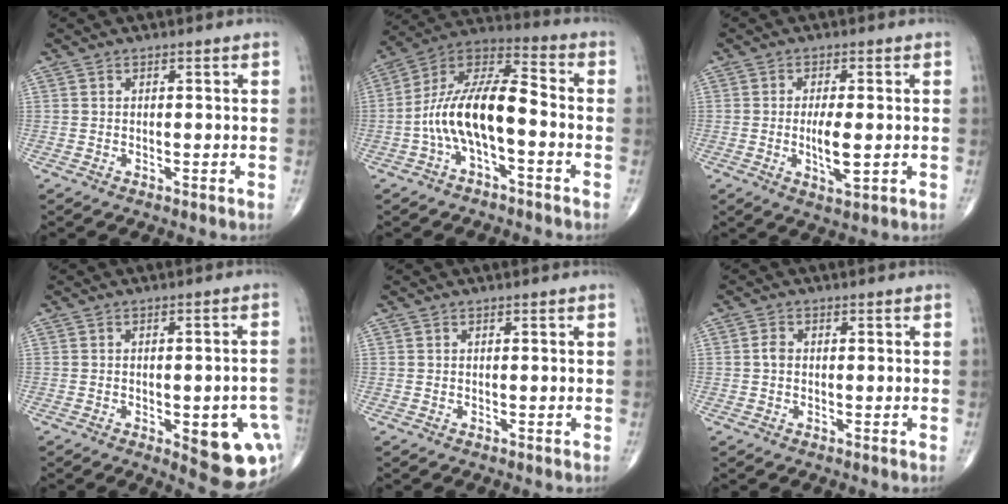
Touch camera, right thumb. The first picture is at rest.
{"total": 14.4, "force": [-3.4, 5.7, 12.8], "torque": [-0.244, 0.057, -0.069]}
{"total": 6.0, "force": [-0.7, 1.9, 5.6], "torque": [-0.101, -0.012, -0.012]}
{"total": 13.9, "force": [-4.2, 5.3, 12.1], "torque": [-0.113, 0.011, -0.031]}
{"total": 0.0}
{"total": 1.6, "force": [-0.1, 1.2, 1.0], "torque": [-0.015, 0.003, -0.004]}